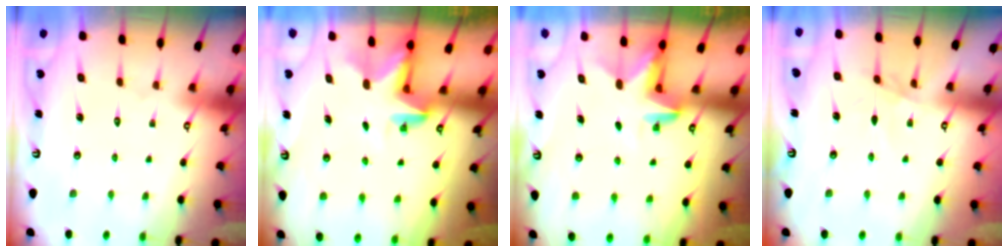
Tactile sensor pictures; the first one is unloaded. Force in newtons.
{"total": 2.9, "press": 2.9, "slide": 0.3}
{"total": 3.4, "press": 3.4, "slide": 0.1}
{"total": 1.7, "press": 1.7, "slide": 0.4}